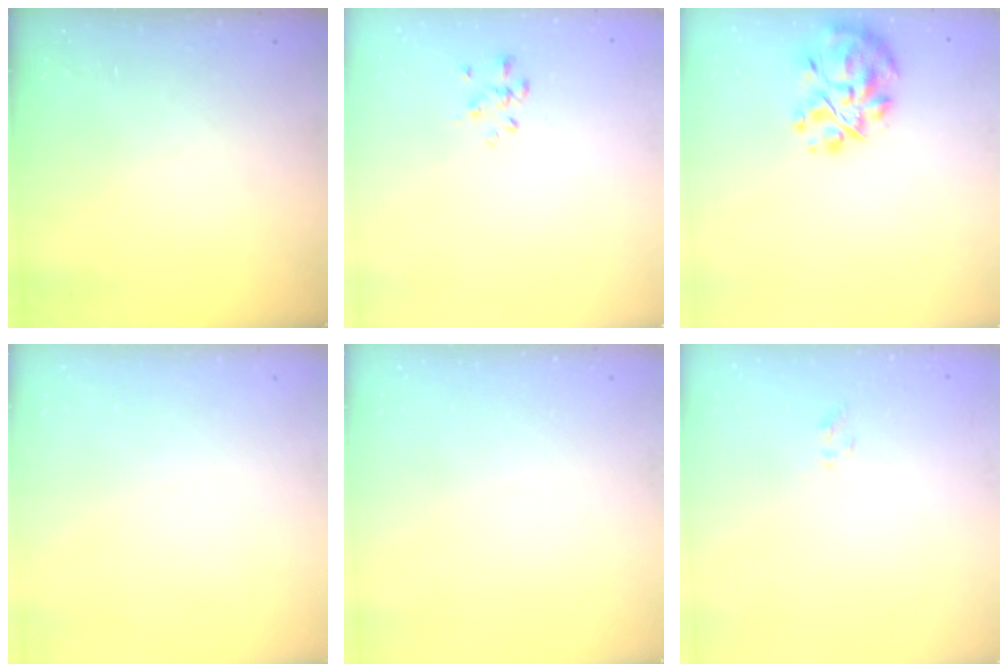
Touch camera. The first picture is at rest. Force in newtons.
{"total": 0.6, "press": 0.5, "slide": 0.3}
{"total": 13.5, "press": 12.8, "slide": 4.2}
{"total": 0.0}
{"total": 0.0}
{"total": 1.2, "press": 1.0, "slide": 0.6}